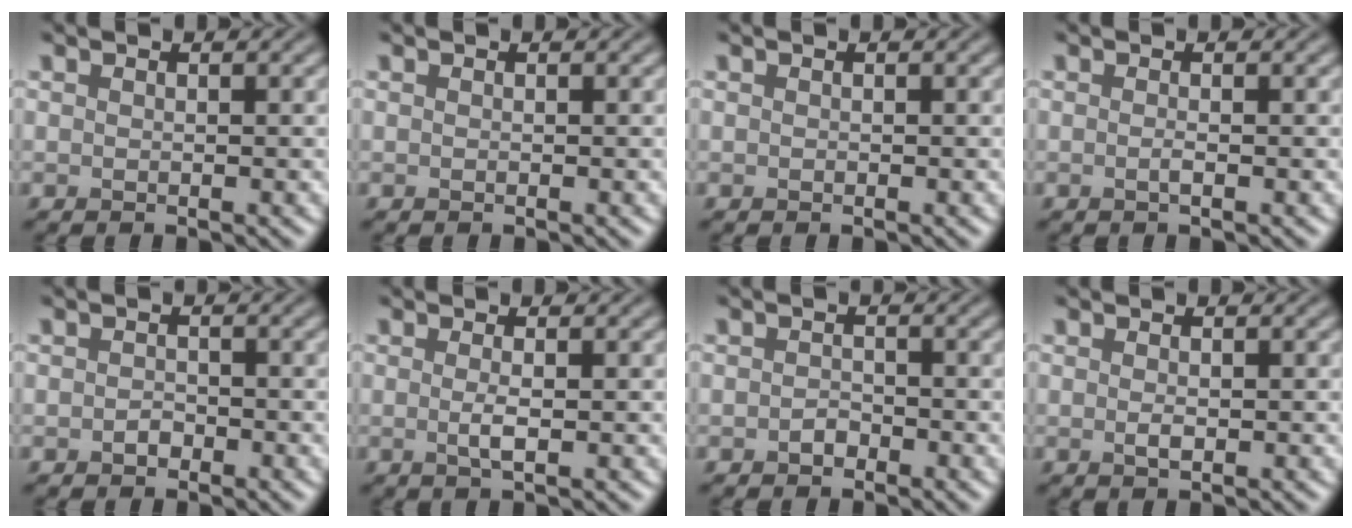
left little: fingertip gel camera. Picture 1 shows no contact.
{"total": 0.0}
{"total": 0.0}
{"total": 0.7, "force": [-0.1, 0.2, 0.7], "torque": [-0.012, -0.001, -0.005]}
{"total": 1.0, "force": [-0.5, 0.7, 0.5], "torque": [-0.010, -0.002, -0.010]}
{"total": 1.5, "force": [0.0, 0.3, 1.5], "torque": [-0.029, -0.001, -0.003]}
{"total": 1.1, "force": [-0.6, 0.7, 0.5], "torque": [-0.010, 0.000, -0.012]}
{"total": 0.9, "force": [0.0, 0.4, 0.8], "torque": [-0.018, -0.003, 0.000]}